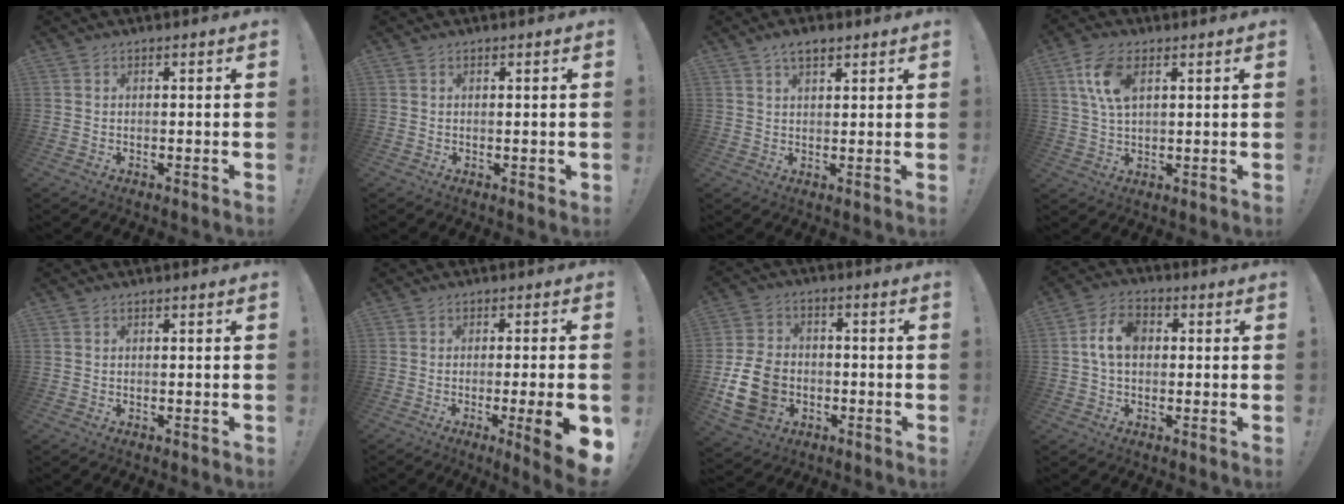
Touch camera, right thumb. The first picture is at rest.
{"total": 0.9, "force": [0.5, 0.3, 0.7], "torque": [-0.006, -0.002, 0.007]}
{"total": 4.3, "force": [2.7, 2.1, 2.6], "torque": [-0.044, -0.008, 0.050]}
{"total": 9.3, "force": [3.5, 5.0, 7.0], "torque": [-0.135, -0.002, 0.063]}
{"total": 0.0}
{"total": 11.1, "force": [-3.0, 0.7, 10.7], "torque": [-0.138, -0.002, -0.037]}
{"total": 14.6, "force": [-3.9, 11.2, 8.5], "torque": [-0.156, 0.032, -0.065]}
{"total": 8.6, "force": [0.7, 5.9, 6.2], "torque": [-0.115, 0.013, 0.014]}